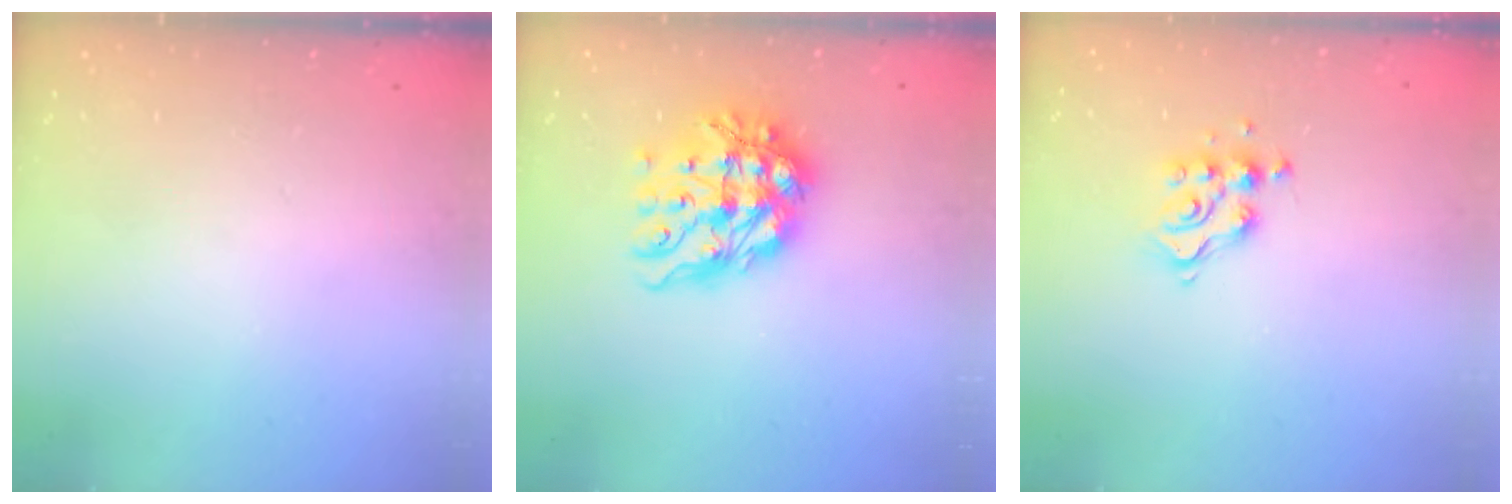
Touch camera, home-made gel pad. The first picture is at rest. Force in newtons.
{"total": 12.1, "press": 11.9, "slide": 1.7}
{"total": 8.5, "press": 8.5, "slide": 0.4}